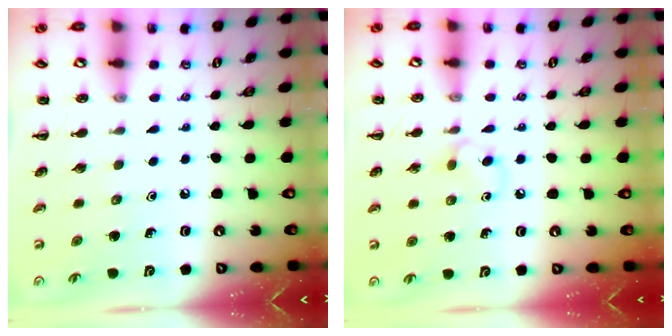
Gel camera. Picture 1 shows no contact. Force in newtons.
{"total": 4.3, "press": 4.1, "slide": 1.2}